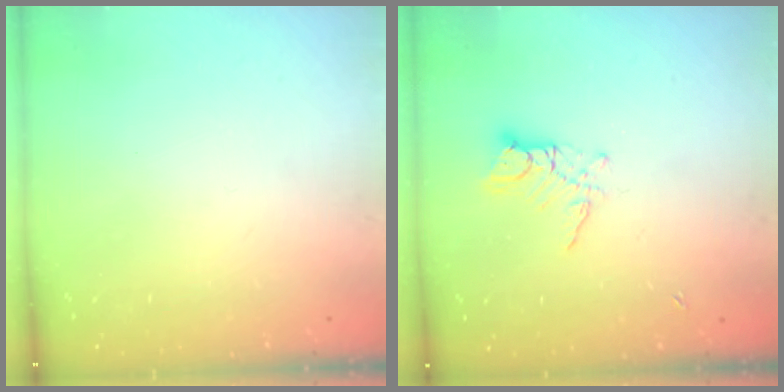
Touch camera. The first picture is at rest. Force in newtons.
{"total": 8.3, "press": 8.3, "slide": 0.7}